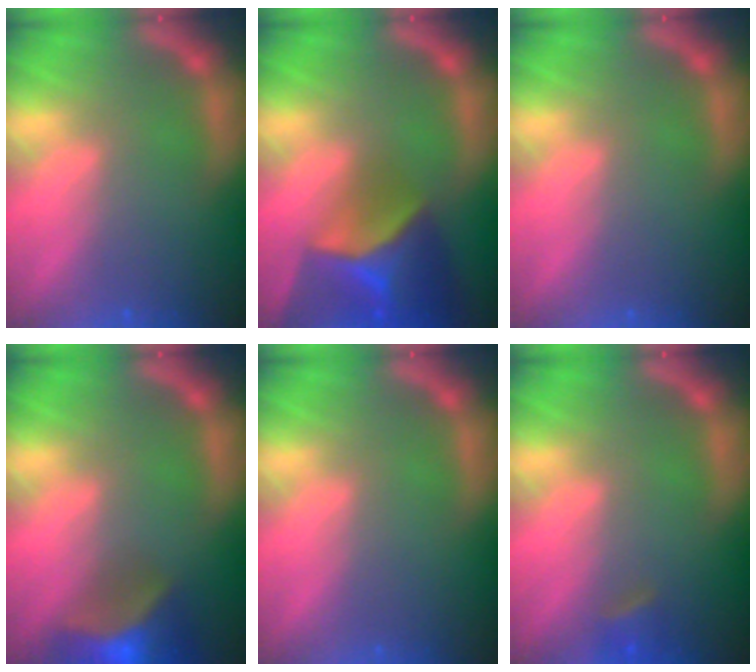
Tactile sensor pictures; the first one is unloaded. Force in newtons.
{"total": 9.9}
{"total": 0.0}
{"total": 9.5}
{"total": 0.0}
{"total": 1.9}